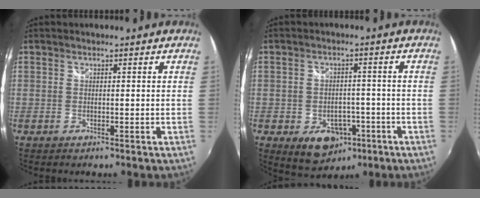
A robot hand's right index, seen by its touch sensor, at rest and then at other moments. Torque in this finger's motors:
{"motor_torque": [0.33, -0.38, 0.10, 0.05]}